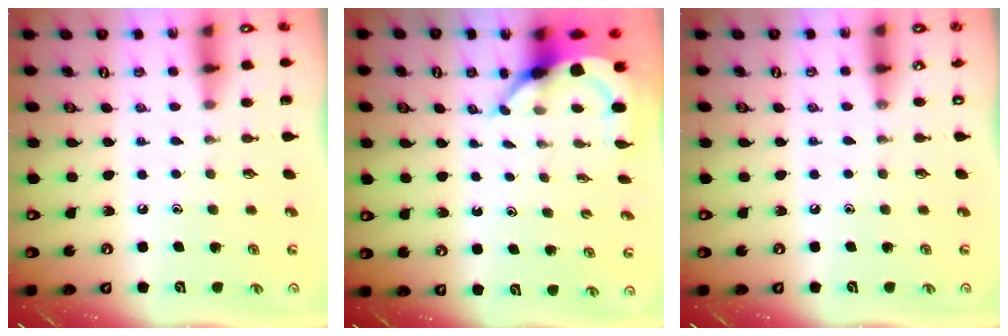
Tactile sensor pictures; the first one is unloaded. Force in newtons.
{"total": 5.4, "press": 5.4, "slide": 0.7}
{"total": 3.3, "press": 3.3, "slide": 0.4}